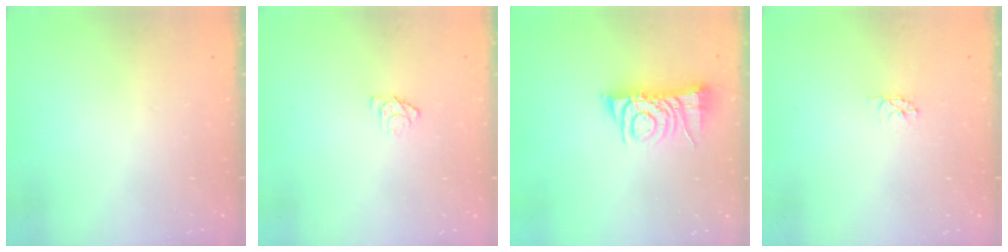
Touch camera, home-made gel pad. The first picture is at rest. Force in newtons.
{"total": 4.5, "press": 4.5, "slide": 0.3}
{"total": 6.9, "press": 6.9, "slide": 0.9}
{"total": 2.9, "press": 2.9, "slide": 0.3}